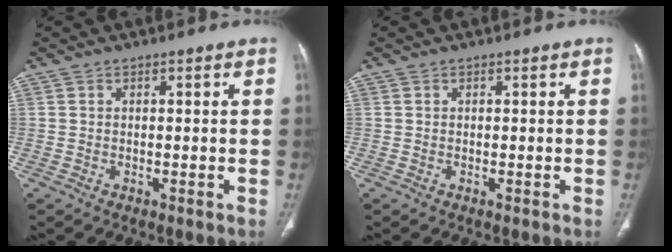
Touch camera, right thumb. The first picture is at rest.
{"total": 0.0}